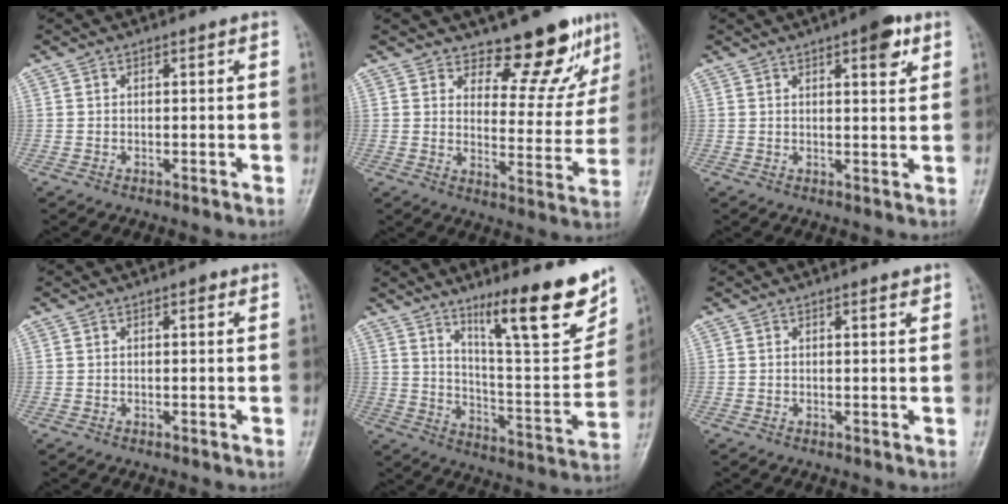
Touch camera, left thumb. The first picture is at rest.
{"total": 10.9, "force": [9.0, 4.2, 4.5], "torque": [-0.017, -0.081, 0.125]}
{"total": 5.8, "force": [3.1, 1.9, 4.5], "torque": [-0.046, -0.011, 0.037]}
{"total": 0.9, "force": [0.4, 0.4, 0.6], "torque": [-0.004, 0.001, 0.003]}
{"total": 18.4, "force": [12.2, 3.4, 13.4], "torque": [-0.161, -0.080, 0.196]}
{"total": 1.2, "force": [0.9, 0.3, 0.8], "torque": [-0.010, -0.005, 0.012]}